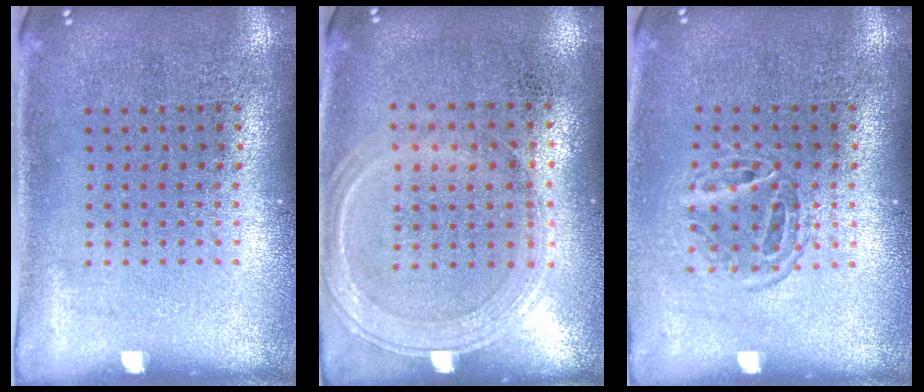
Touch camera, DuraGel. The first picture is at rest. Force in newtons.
{"total": 0.6, "press": 0.5, "slide": 0.2}
{"total": 1.4, "press": 1.1, "slide": 0.8}